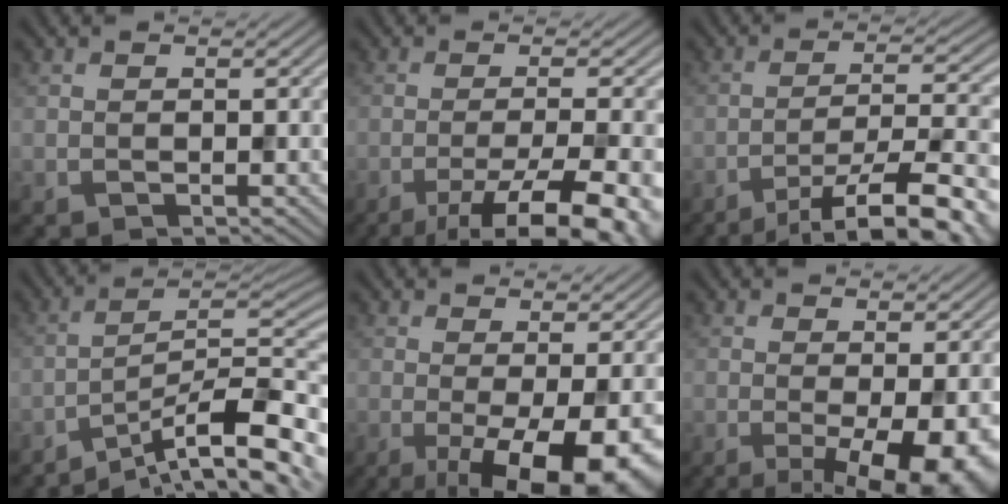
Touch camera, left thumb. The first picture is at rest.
{"total": 11.0, "force": [-6.2, 2.3, 8.8], "torque": [-0.144, -0.001, -0.087]}
{"total": 14.2, "force": [-10.1, 3.1, 9.5], "torque": [-0.137, -0.004, -0.136]}
{"total": 13.8, "force": [-9.7, 2.5, 9.5], "torque": [-0.143, 0.009, -0.161]}
{"total": 10.6, "force": [-3.3, 3.1, 9.6], "torque": [-0.134, -0.002, -0.040]}
{"total": 8.7, "force": [-2.7, 2.3, 7.9], "torque": [-0.117, -0.009, -0.031]}